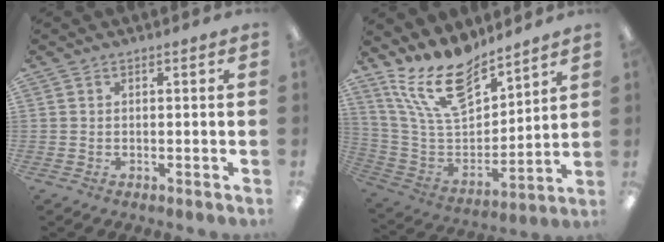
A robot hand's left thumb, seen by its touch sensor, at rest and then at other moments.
{"total": 18.8, "force": [13.6, 8.4, 9.9], "torque": [-0.193, -0.075, 0.246]}